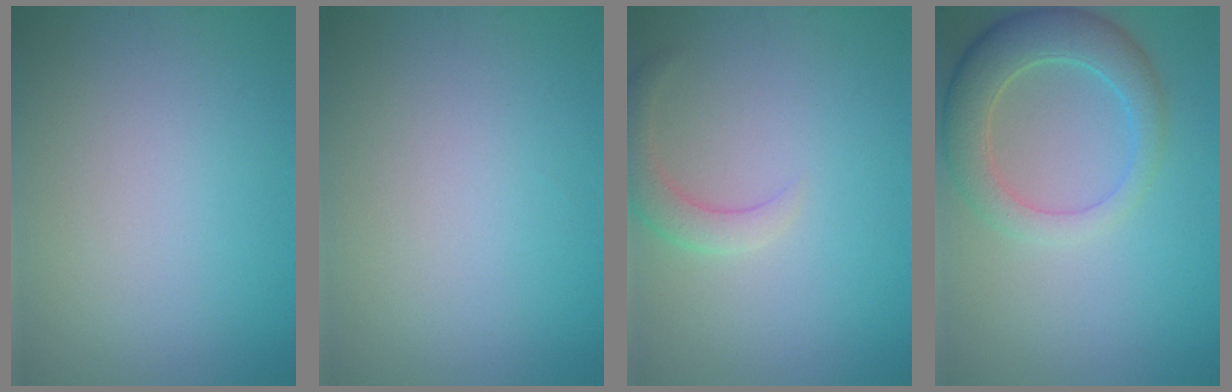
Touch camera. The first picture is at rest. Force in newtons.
{"total": 0.0}
{"total": 2.7, "press": 2.7, "slide": 0.2}
{"total": 5.3, "press": 5.3, "slide": 0.8}